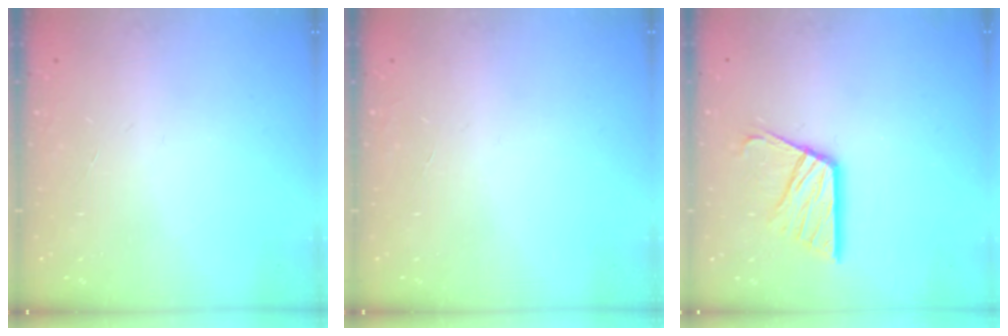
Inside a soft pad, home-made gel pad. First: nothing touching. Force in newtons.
{"total": 0.0}
{"total": 14.2, "press": 14.1, "slide": 1.3}